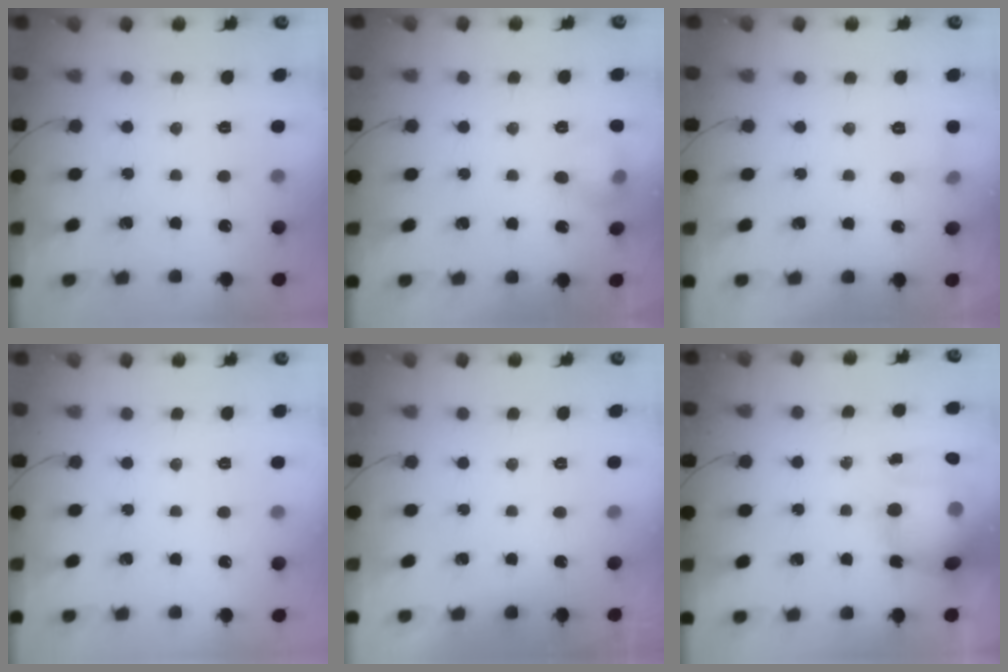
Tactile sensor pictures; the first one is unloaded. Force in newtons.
{"total": 8.3, "press": 8.3, "slide": 0.8}
{"total": 4.8, "press": 4.5, "slide": 1.6}
{"total": 0.0}
{"total": 0.0}
{"total": 15.8, "press": 15.3, "slide": 4.0}